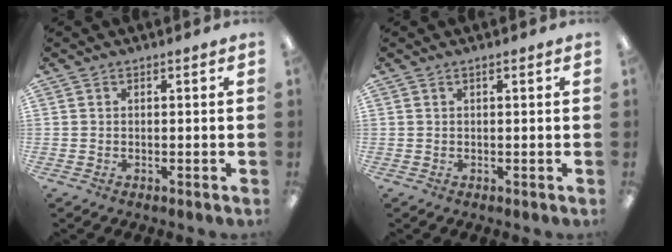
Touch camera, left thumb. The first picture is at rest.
{"total": 0.0}